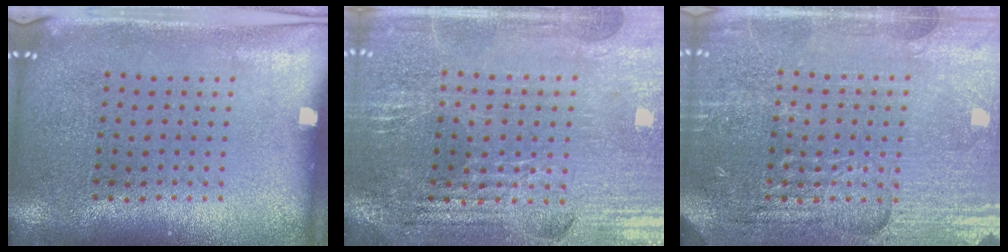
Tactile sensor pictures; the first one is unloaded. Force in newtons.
{"total": 2.9, "press": 2.8, "slide": 0.4}
{"total": 4.2, "press": 4.0, "slide": 1.2}